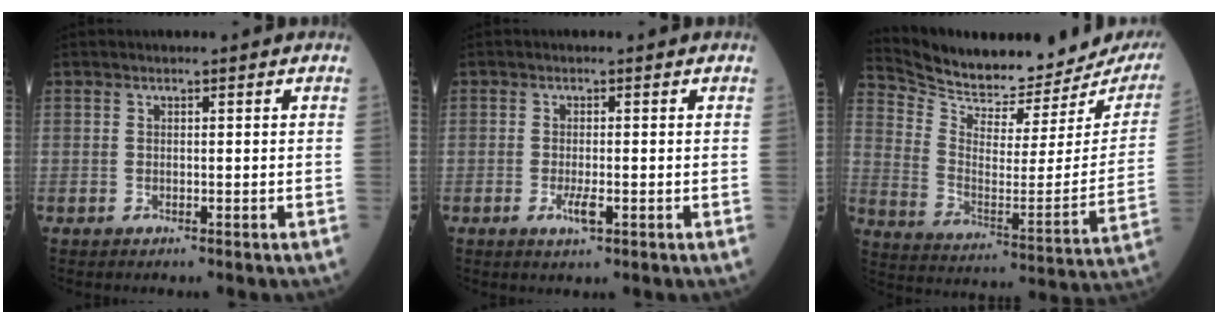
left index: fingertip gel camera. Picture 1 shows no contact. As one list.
[{"total": 2.2, "force": [-0.8, 0.5, 2.0], "torque": [-0.040, -0.004, -0.011]}, {"total": 22.0, "force": [20.8, 4.5, 5.3], "torque": [-0.100, -0.079, 0.290]}]